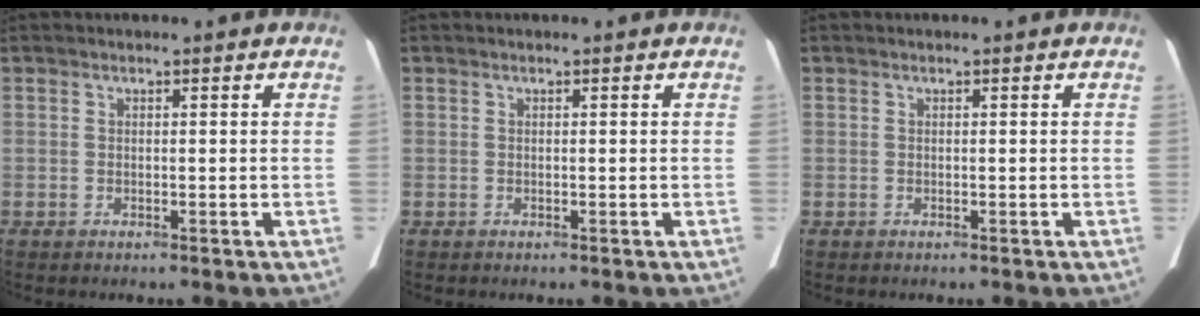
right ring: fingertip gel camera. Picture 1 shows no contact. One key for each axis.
{"total": 0.0}
{"total": 0.0}